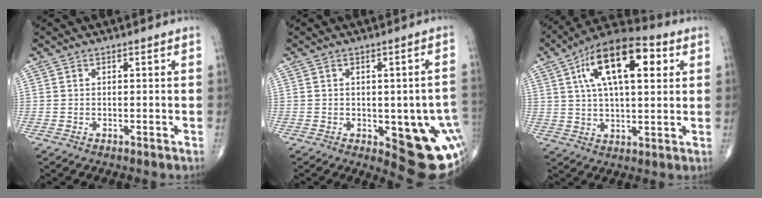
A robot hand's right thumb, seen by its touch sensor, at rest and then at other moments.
{"total": 16.8, "force": [-3.4, 6.9, 15.0], "torque": [-0.133, 0.003, -0.013]}
{"total": 18.3, "force": [6.0, 8.1, 15.3], "torque": [-0.237, 0.009, 0.094]}